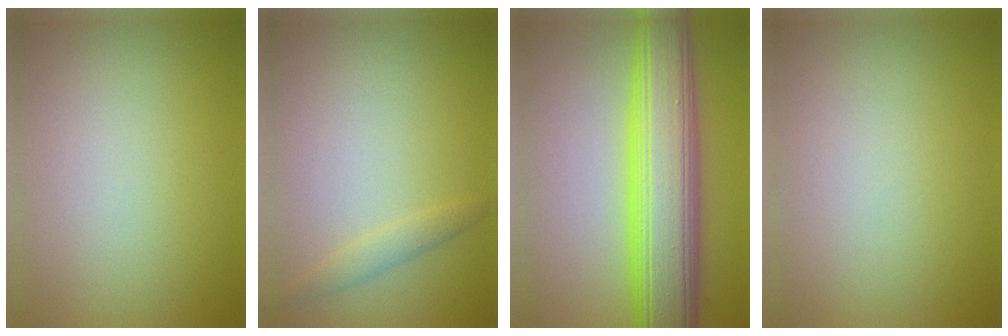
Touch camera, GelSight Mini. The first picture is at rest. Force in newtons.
{"total": 1.2, "press": 1.2, "slide": 0.0}
{"total": 10.3, "press": 10.3, "slide": 0.2}
{"total": 0.0}